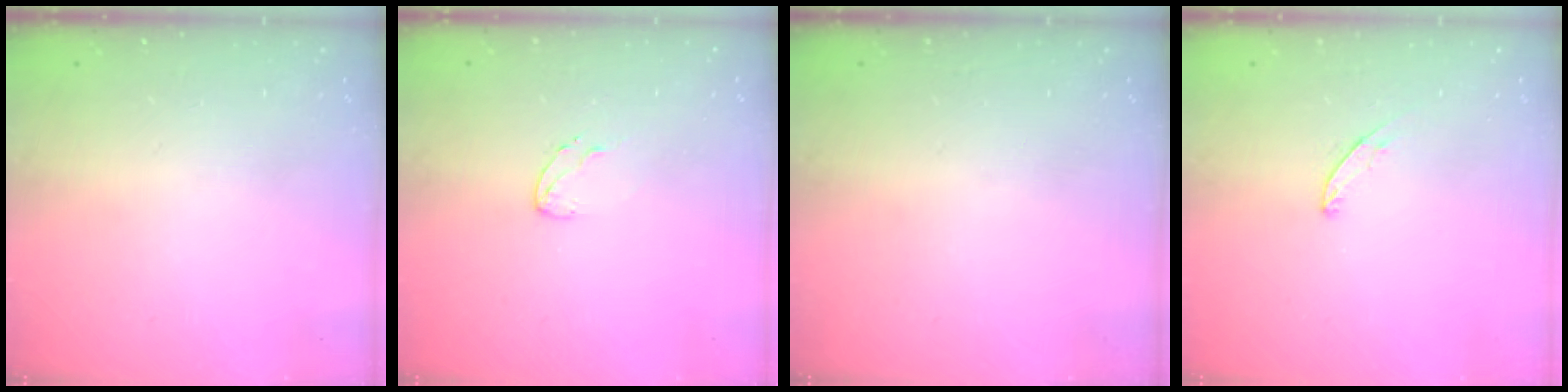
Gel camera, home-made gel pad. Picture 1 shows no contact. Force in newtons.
{"total": 3.6, "press": 3.6, "slide": 0.2}
{"total": 0.0}
{"total": 4.8, "press": 4.7, "slide": 0.3}